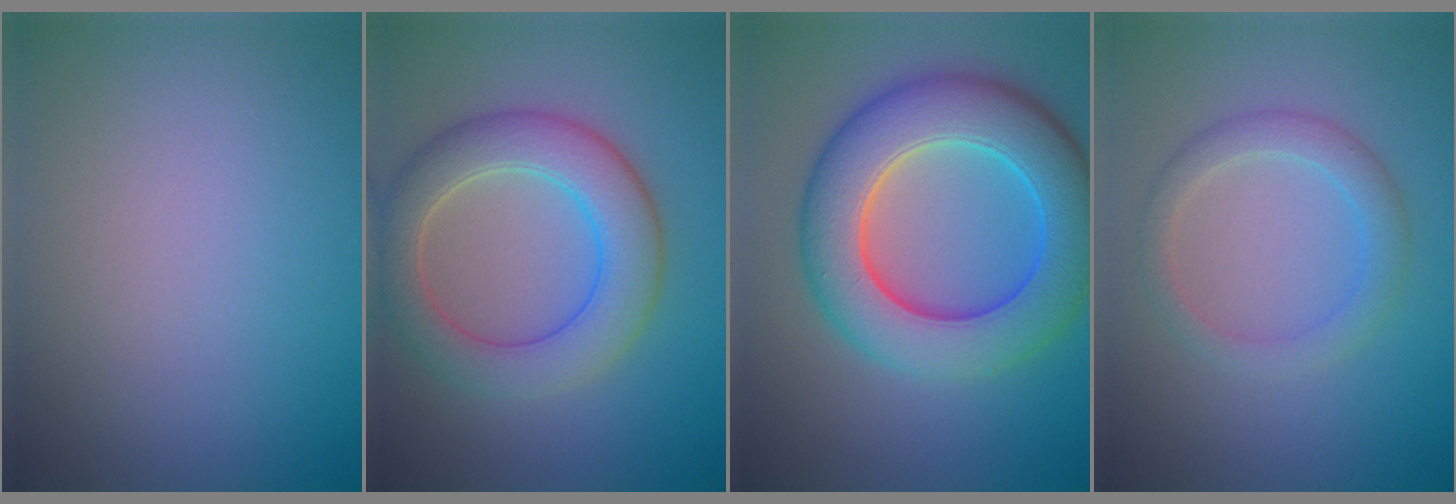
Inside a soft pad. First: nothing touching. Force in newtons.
{"total": 6.4, "press": 6.4, "slide": 0.7}
{"total": 10.2, "press": 10.2, "slide": 0.5}
{"total": 2.7, "press": 2.7, "slide": 0.3}